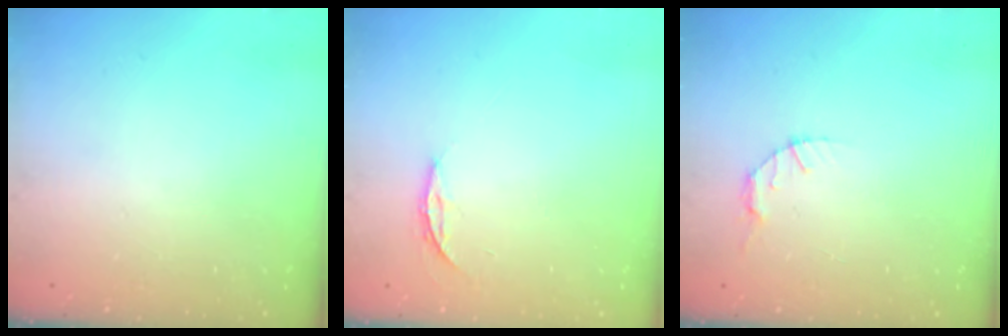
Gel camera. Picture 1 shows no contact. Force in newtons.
{"total": 3.8, "press": 3.8, "slide": 0.3}
{"total": 2.8, "press": 2.8, "slide": 0.4}